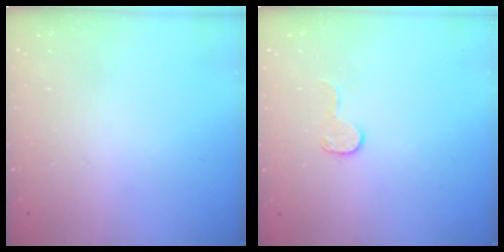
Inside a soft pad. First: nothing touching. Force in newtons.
{"total": 7.6, "press": 7.6, "slide": 0.1}